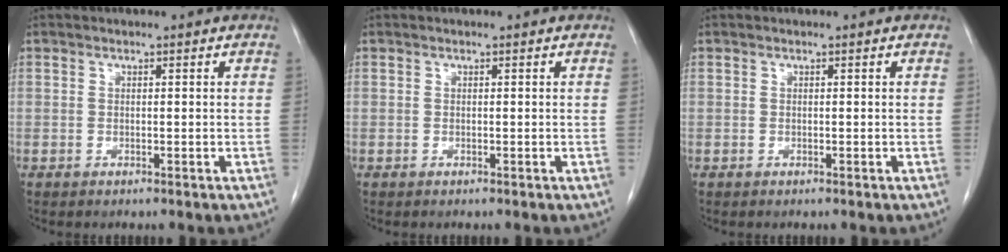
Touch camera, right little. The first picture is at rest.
{"total": 0.0}
{"total": 0.0}